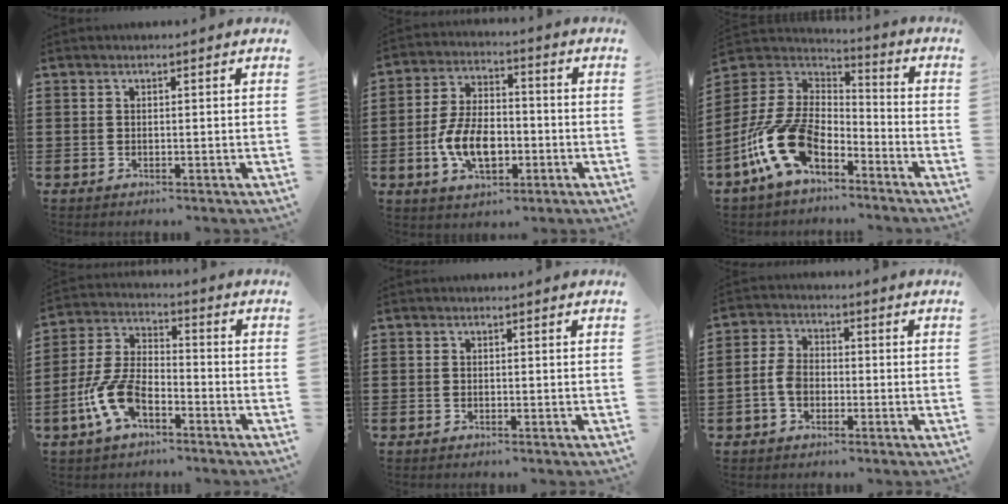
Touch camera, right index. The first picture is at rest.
{"total": 8.8, "force": [-2.4, 4.9, 6.9], "torque": [-0.147, -0.002, -0.049]}
{"total": 13.9, "force": [-7.3, 7.2, 9.4], "torque": [-0.229, 0.013, -0.144]}
{"total": 8.9, "force": [-4.1, 4.2, 6.6], "torque": [-0.170, -0.007, -0.083]}
{"total": 0.0}
{"total": 4.5, "force": [-1.6, 3.1, 2.9], "torque": [-0.075, 0.003, -0.034]}